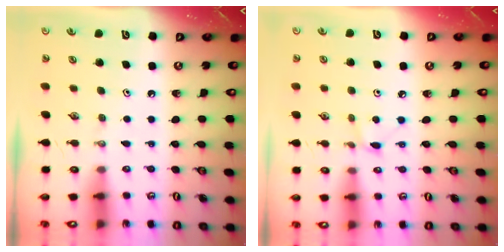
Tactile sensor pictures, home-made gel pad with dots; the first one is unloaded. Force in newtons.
{"total": 3.7, "press": 3.7, "slide": 0.5}